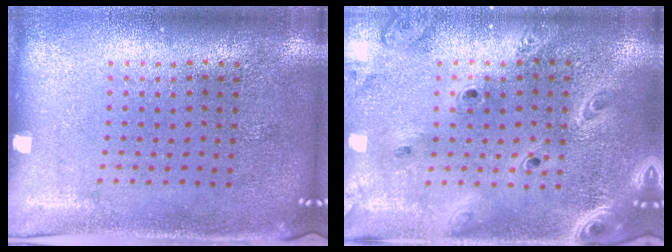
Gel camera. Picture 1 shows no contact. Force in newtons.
{"total": 2.7, "press": 2.3, "slide": 1.3}